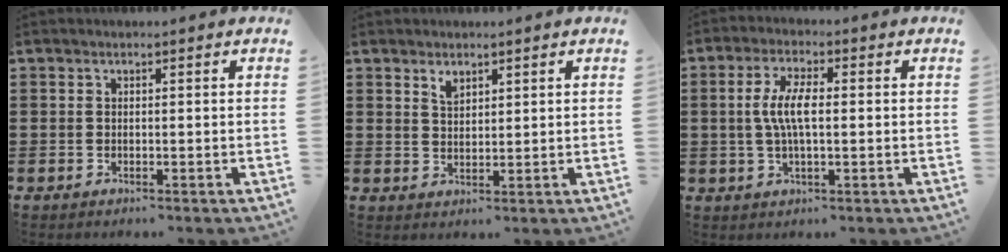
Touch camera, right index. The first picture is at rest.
{"total": 2.2, "force": [1.7, 1.0, 0.9], "torque": [-0.013, -0.001, 0.030]}
{"total": 6.2, "force": [0.1, 2.0, 5.8], "torque": [-0.121, 0.000, -0.006]}